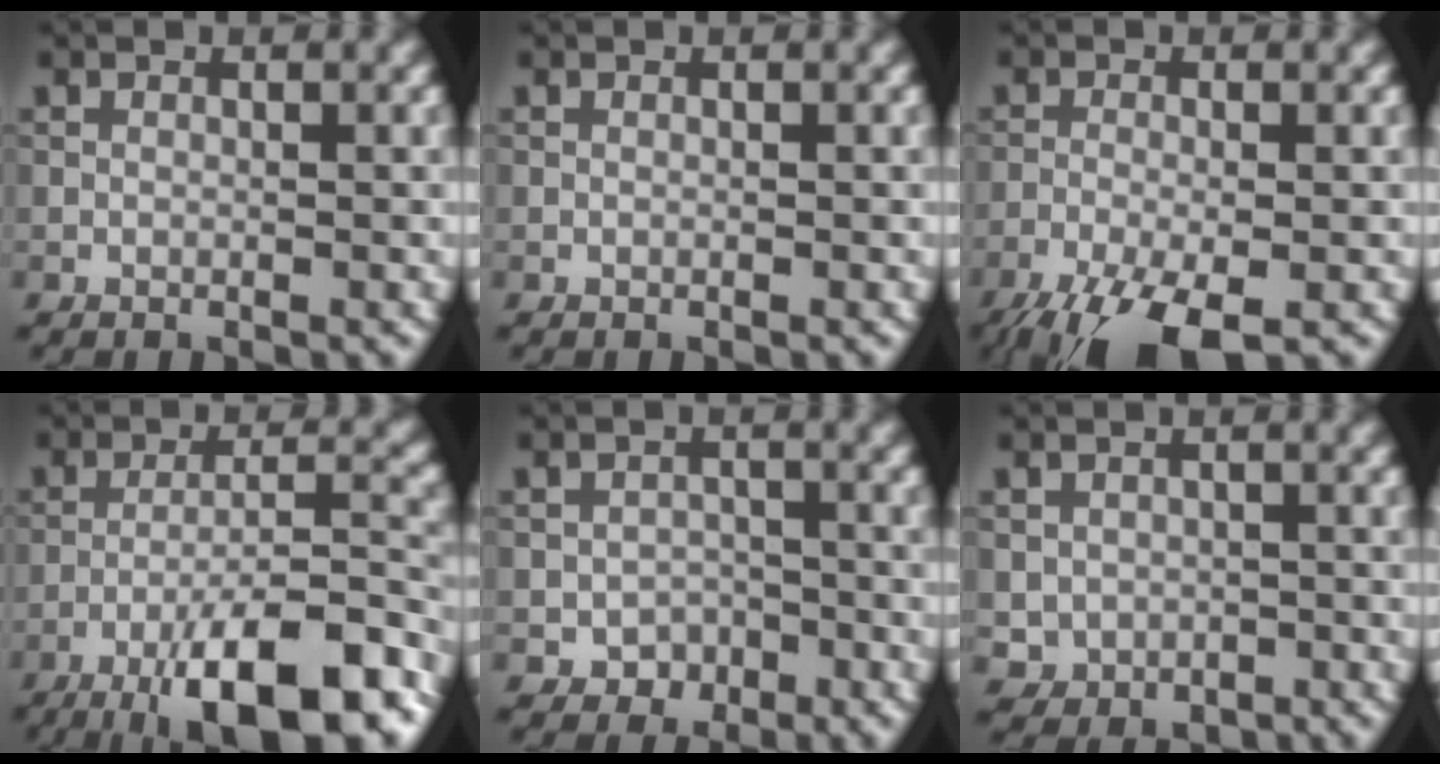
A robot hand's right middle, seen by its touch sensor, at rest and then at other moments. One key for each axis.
{"total": 0.0}
{"total": 7.6, "fx": -5.0, "fy": 2.2, "fz": 5.4, "tx": -0.108, "ty": -0.029, "tz": -0.092}
{"total": 12.7, "fx": -8.1, "fy": 2.8, "fz": 9.4, "tx": -0.146, "ty": 0.006, "tz": -0.129}
{"total": 2.3, "fx": -1.2, "fy": 1.8, "fz": 0.7, "tx": -0.004, "ty": -0.001, "tz": -0.021}
{"total": 2.3, "fx": -0.4, "fy": 2.2, "fz": 0.6, "tx": -0.007, "ty": -0.011, "tz": -0.004}